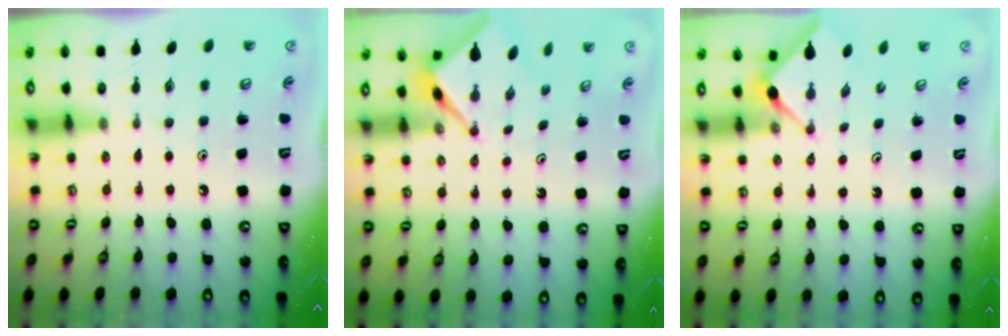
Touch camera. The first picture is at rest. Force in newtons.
{"total": 2.6, "press": 2.6, "slide": 0.1}
{"total": 3.0, "press": 3.0, "slide": 0.3}